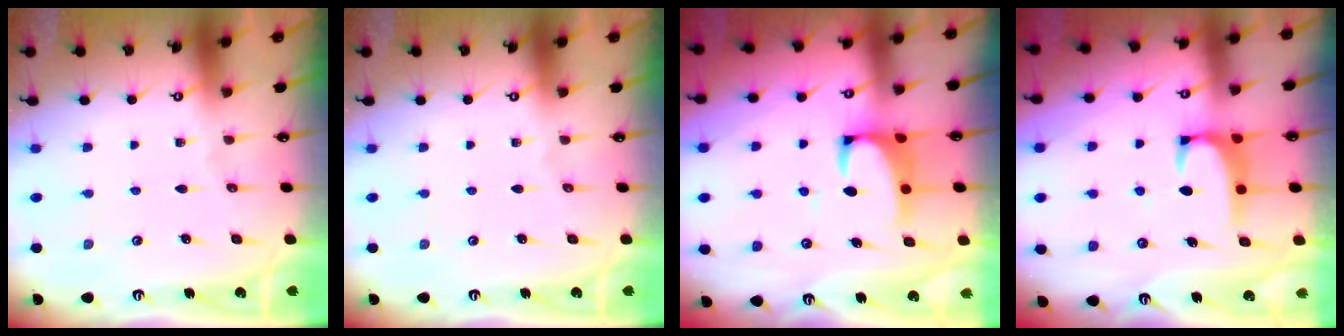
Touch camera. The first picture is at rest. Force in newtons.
{"total": 0.0}
{"total": 2.7, "press": 2.5, "slide": 1.1}
{"total": 2.0, "press": 2.0, "slide": 0.3}